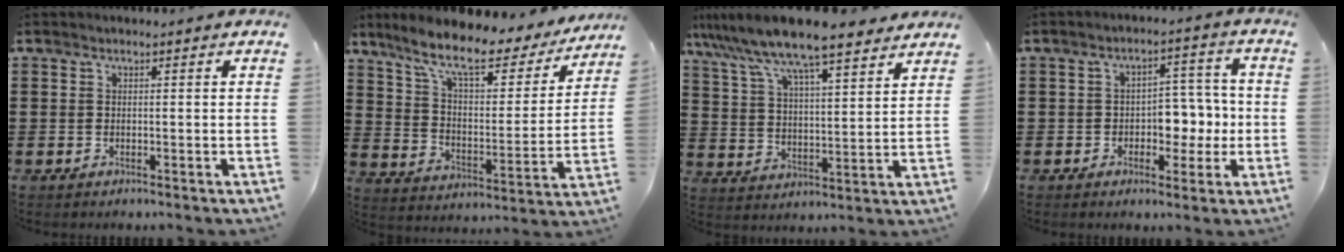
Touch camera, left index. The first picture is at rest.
{"total": 10.4, "force": [7.9, 2.1, 6.5], "torque": [-0.146, -0.045, 0.130]}
{"total": 9.8, "force": [8.6, 0.8, 4.7], "torque": [-0.124, -0.041, 0.145]}
{"total": 5.6, "force": [-1.0, 4.0, 3.9], "torque": [-0.063, 0.005, -0.025]}